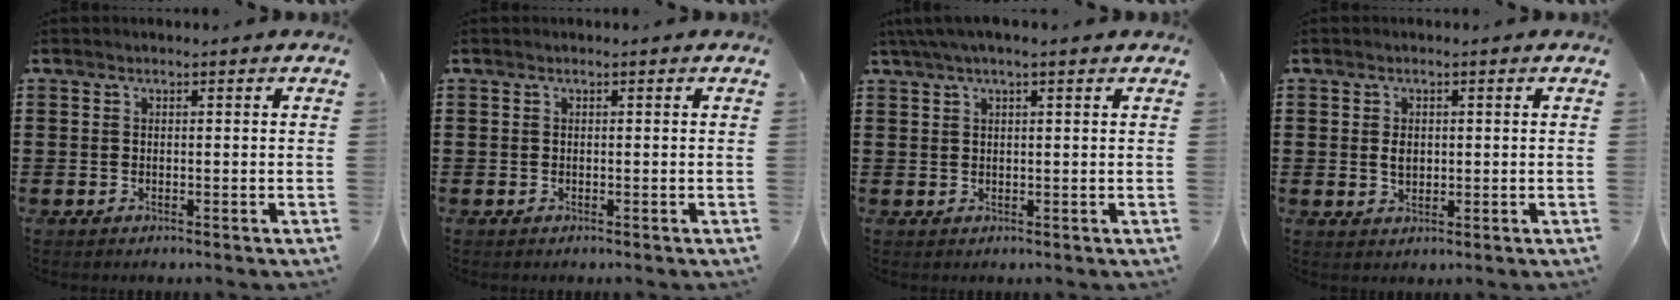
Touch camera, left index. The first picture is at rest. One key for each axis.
{"total": 0.0}
{"total": 2.7, "fx": 1.7, "fy": 0.4, "fz": 2.1, "tx": -0.043, "ty": 0.005, "tz": 0.029}
{"total": 2.0, "fx": 0.3, "fy": 1.4, "fz": 1.5, "tx": -0.025, "ty": 0.003, "tz": 0.002}